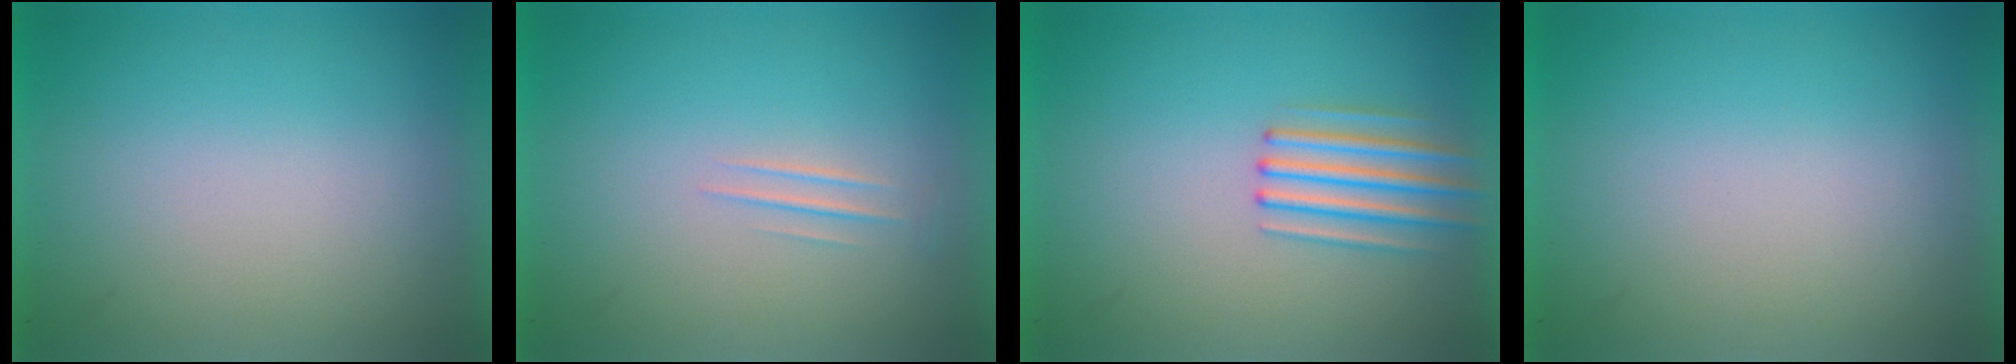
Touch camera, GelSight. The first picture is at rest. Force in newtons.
{"total": 1.1}
{"total": 2.6}
{"total": 0.0}